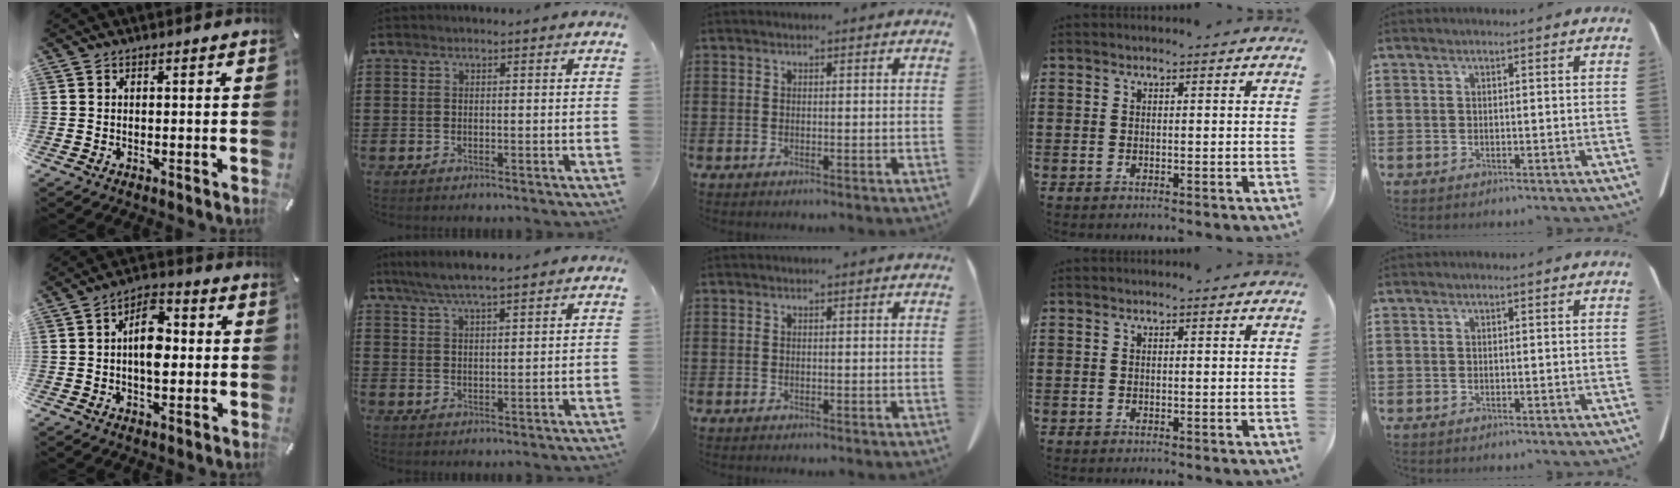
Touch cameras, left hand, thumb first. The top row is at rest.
{"thumb": {"total": 8.7, "force": [-0.1, 5.3, 7.0], "torque": [-0.101, 0.005, -0.006]}, "index": {"total": 4.8, "force": [4.0, 0.5, 2.7], "torque": [-0.060, -0.007, 0.071]}}